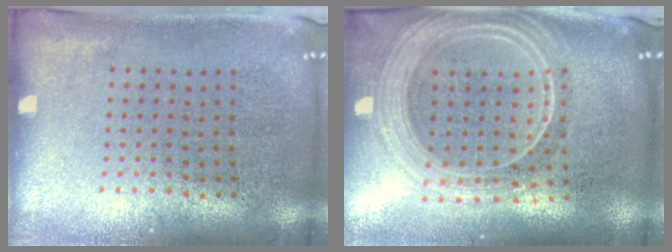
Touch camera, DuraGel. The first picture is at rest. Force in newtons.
{"total": 2.5, "press": 2.1, "slide": 1.3}